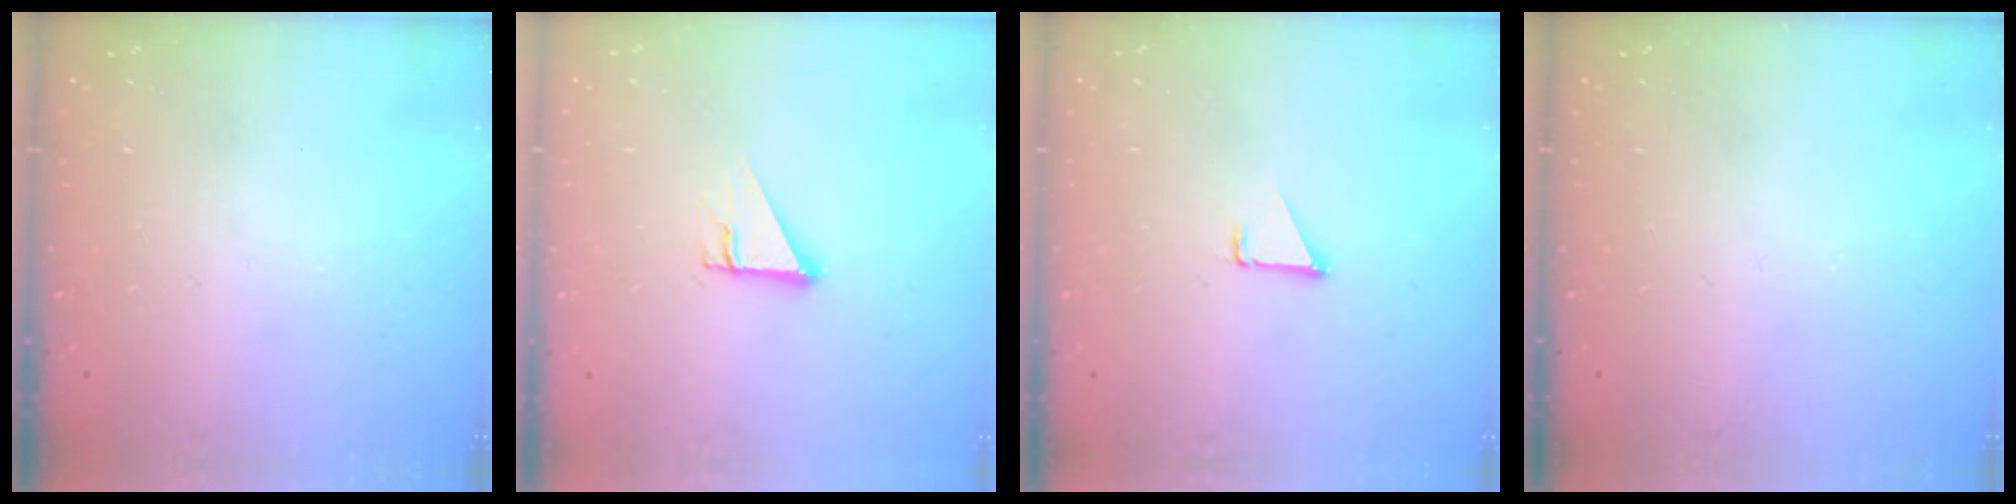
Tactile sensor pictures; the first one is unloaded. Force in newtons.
{"total": 2.7, "press": 2.7, "slide": 0.0}
{"total": 1.5, "press": 1.5, "slide": 0.1}
{"total": 0.0}